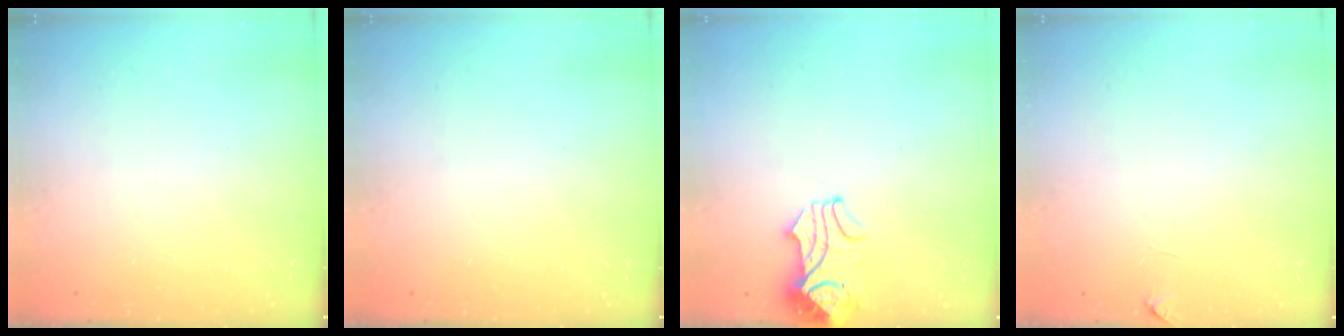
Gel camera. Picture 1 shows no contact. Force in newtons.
{"total": 0.0}
{"total": 2.2, "press": 2.1, "slide": 0.5}
{"total": 1.0, "press": 0.8, "slide": 0.6}